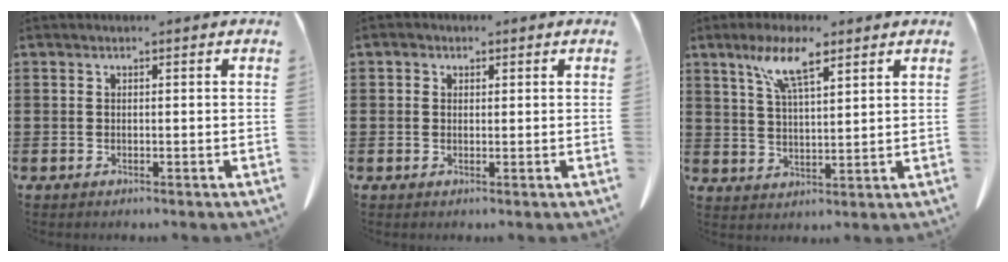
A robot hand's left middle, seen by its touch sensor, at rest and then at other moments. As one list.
[{"total": 1.2, "force": [0.6, 0.9, 0.5], "torque": [-0.004, 0.002, 0.009]}, {"total": 8.3, "force": [5.2, 2.0, 6.2], "torque": [-0.134, 0.003, 0.090]}]